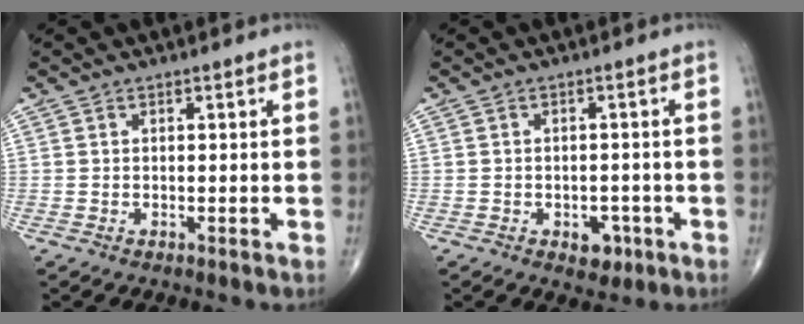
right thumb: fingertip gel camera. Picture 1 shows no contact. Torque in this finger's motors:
{"motor_torque": [1.19, 1.25, 0.13, -0.37, 0.04]}